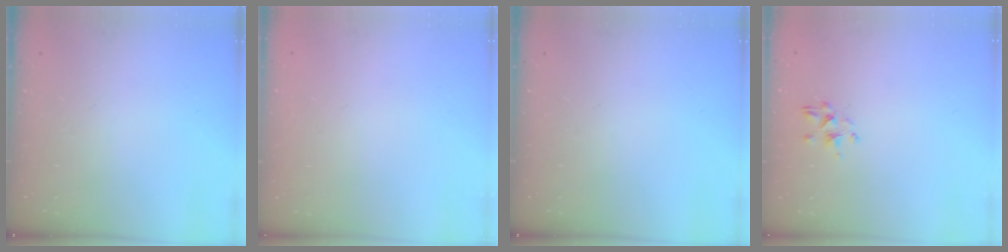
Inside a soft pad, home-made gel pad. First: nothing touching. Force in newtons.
{"total": 1.9, "press": 1.9, "slide": 0.2}
{"total": 0.0}
{"total": 2.2, "press": 2.0, "slide": 0.9}